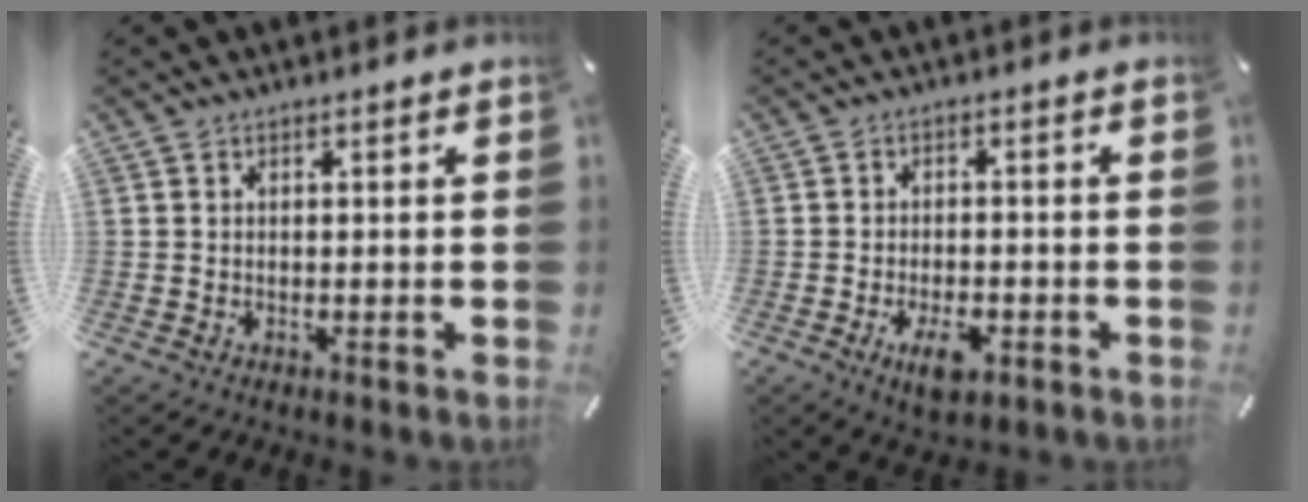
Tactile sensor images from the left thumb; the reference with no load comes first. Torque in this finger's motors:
{"motor_torque": [0.44, 0.64, 0.03, 0.00, 0.02]}